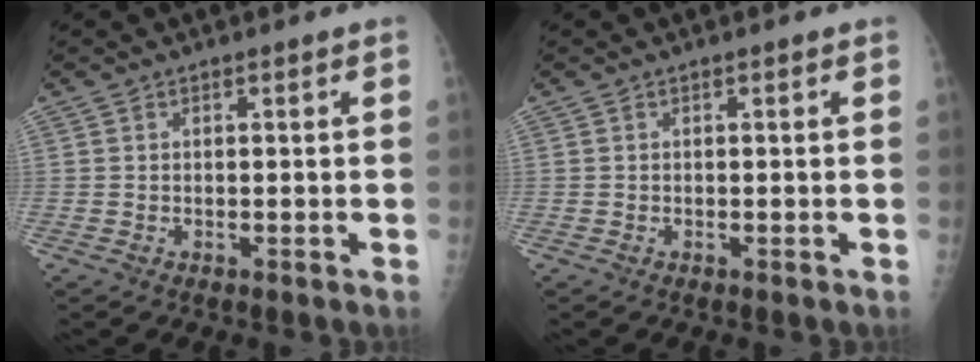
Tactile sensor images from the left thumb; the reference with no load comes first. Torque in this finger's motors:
{"motor_torque": [0.41, 0.31, 0.18, -0.05, 0.00]}